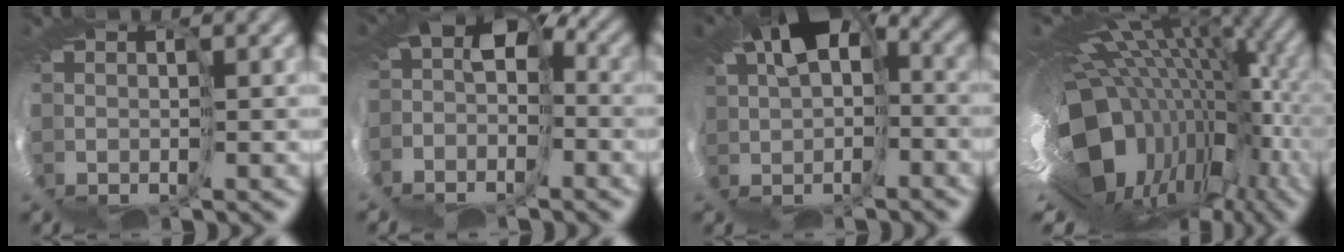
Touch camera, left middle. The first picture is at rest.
{"total": 5.4, "force": [-2.8, 3.9, 2.6], "torque": [-0.046, -0.018, -0.016]}
{"total": 7.0, "force": [2.4, 4.9, 4.4], "torque": [-0.098, -0.033, 0.080]}
{"total": 14.0, "force": [-1.5, 8.9, 10.7], "torque": [-0.164, -0.041, 0.002]}